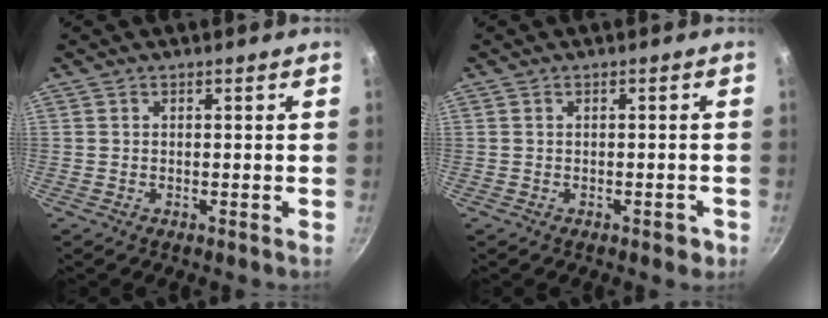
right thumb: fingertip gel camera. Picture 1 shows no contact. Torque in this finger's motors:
{"motor_torque": [0.47, -0.10, -0.22, 0.06, -0.01]}